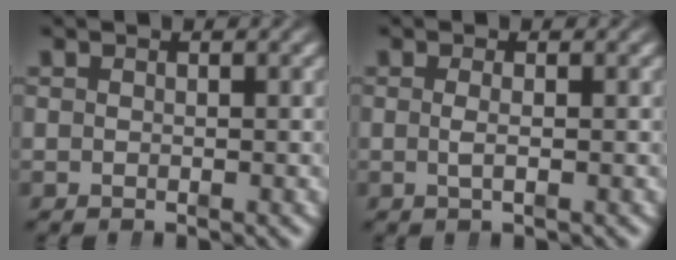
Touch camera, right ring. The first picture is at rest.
{"total": 1.1, "force": [-0.3, -0.2, 1.0], "torque": [-0.020, 0.000, -0.004]}